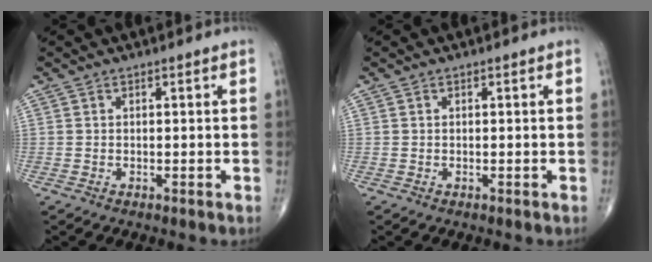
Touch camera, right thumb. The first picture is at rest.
{"total": 0.0}